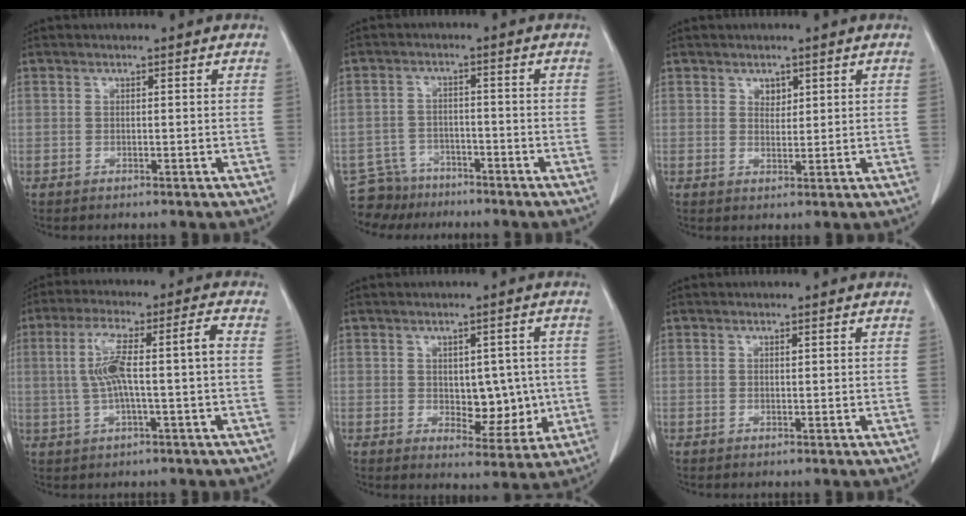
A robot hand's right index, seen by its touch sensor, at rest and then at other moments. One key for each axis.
{"total": 5.9, "fx": -4.9, "fy": 3.1, "fz": -0.7, "tx": 0.015, "ty": 0.008, "tz": -0.085}
{"total": 1.7, "fx": 1.1, "fy": 1.1, "fz": 0.7, "tx": -0.009, "ty": -0.003, "tz": 0.020}
{"total": 9.1, "fx": 0.2, "fy": 0.9, "fz": 9.1, "tx": -0.180, "ty": 0.030, "tz": 0.006}
{"total": 6.9, "fx": -0.2, "fy": 3.9, "fz": 5.7, "tx": -0.064, "ty": 0.003, "tz": 0.010}
{"total": 0.0}